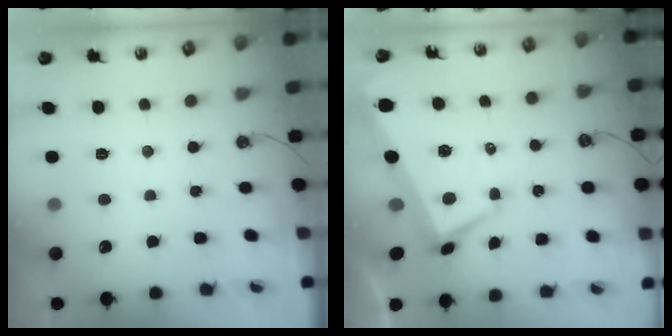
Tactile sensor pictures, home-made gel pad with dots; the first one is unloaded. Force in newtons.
{"total": 4.7, "press": 4.6, "slide": 0.9}